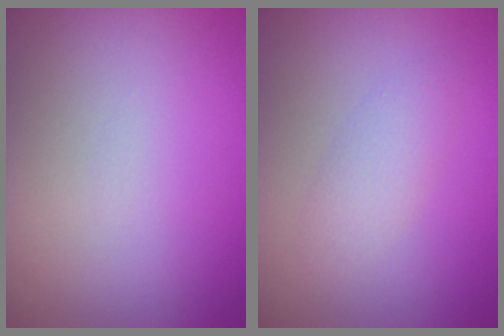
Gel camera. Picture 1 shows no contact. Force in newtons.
{"total": 1.8, "press": 1.8, "slide": 0.1}